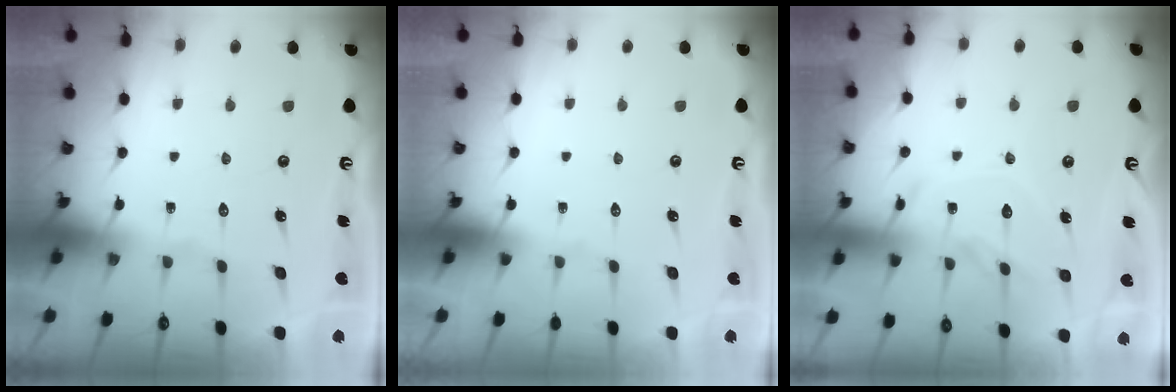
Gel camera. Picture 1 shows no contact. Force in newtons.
{"total": 0.0}
{"total": 12.2, "press": 12.1, "slide": 0.8}